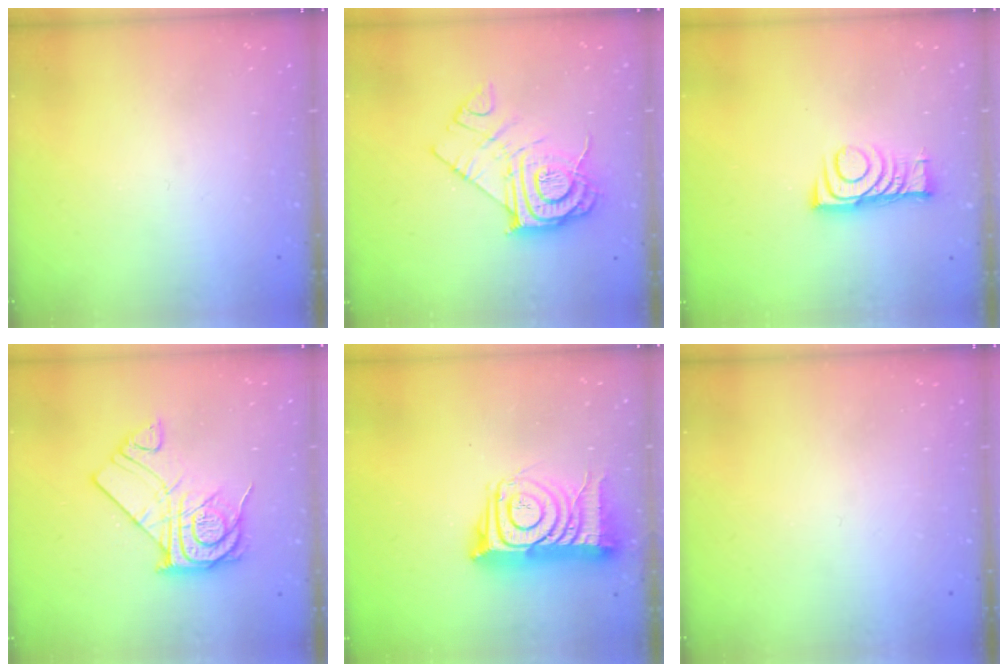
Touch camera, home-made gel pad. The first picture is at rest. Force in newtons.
{"total": 12.6, "press": 12.5, "slide": 1.2}
{"total": 8.8, "press": 8.8, "slide": 0.3}
{"total": 14.3, "press": 14.3, "slide": 1.3}
{"total": 15.4, "press": 15.4, "slide": 1.0}
{"total": 0.0}